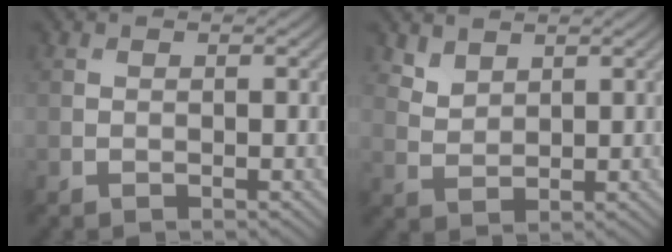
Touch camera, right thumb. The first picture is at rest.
{"total": 2.9, "force": [2.3, 1.4, 1.0], "torque": [-0.029, -0.007, 0.059]}